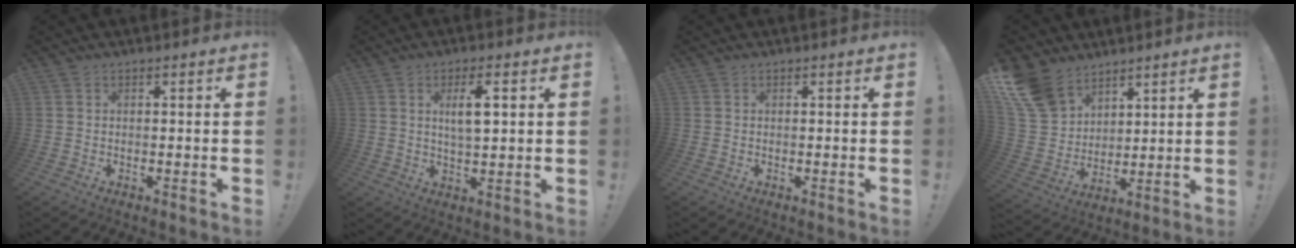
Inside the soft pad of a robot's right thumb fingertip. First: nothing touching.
{"total": 6.8, "force": [2.0, 2.4, 6.1], "torque": [-0.103, -0.001, 0.030]}
{"total": 0.0}
{"total": 14.2, "force": [9.9, 8.9, 5.2], "torque": [-0.107, -0.064, 0.197]}